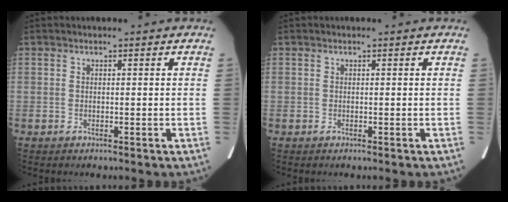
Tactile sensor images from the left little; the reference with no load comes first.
{"total": 0.0}